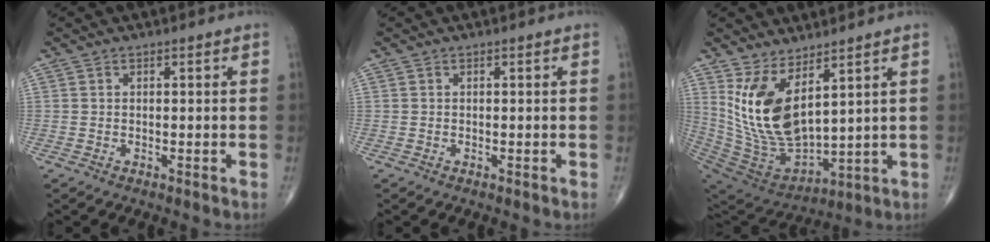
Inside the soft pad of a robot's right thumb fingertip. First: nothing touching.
{"total": 0.0}
{"total": 16.2, "force": [6.4, 7.5, 12.9], "torque": [-0.240, -0.054, 0.150]}